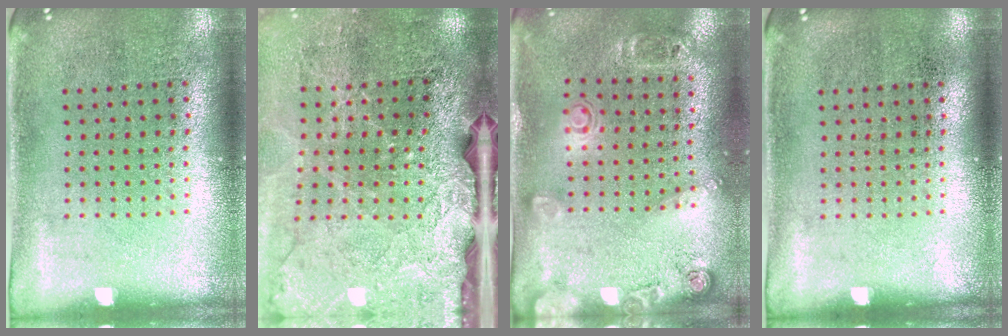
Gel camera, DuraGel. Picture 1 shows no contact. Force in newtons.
{"total": 4.1, "press": 3.4, "slide": 2.4}
{"total": 1.8, "press": 1.2, "slide": 1.4}
{"total": 0.0}